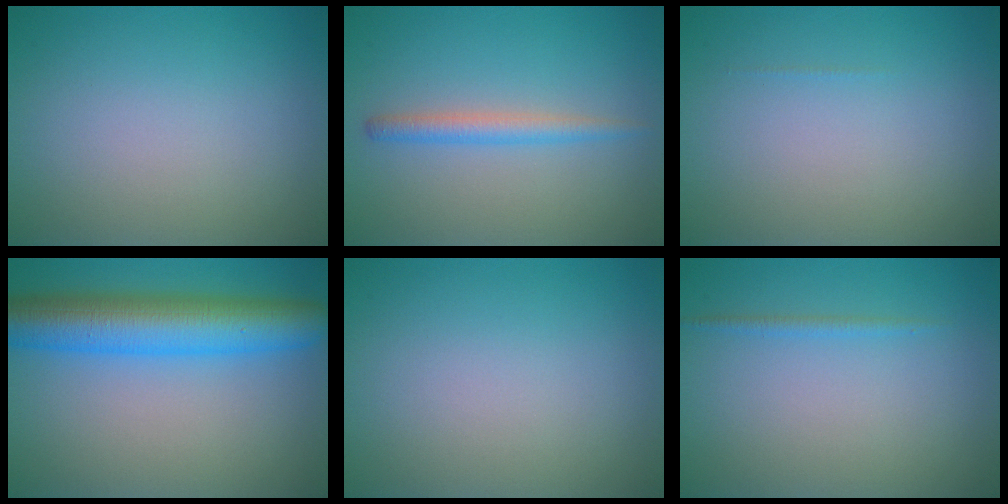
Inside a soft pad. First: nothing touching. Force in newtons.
{"total": 2.1, "press": 2.1, "slide": 0.1}
{"total": 0.0}
{"total": 8.7, "press": 8.7, "slide": 0.3}
{"total": 0.0}
{"total": 0.8, "press": 0.8, "slide": 0.1}